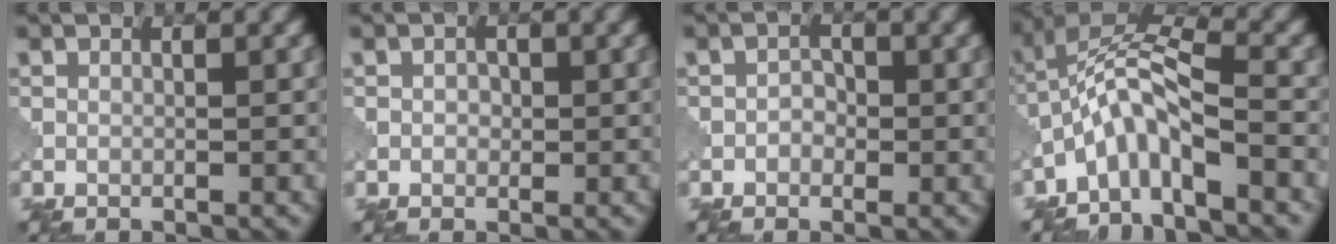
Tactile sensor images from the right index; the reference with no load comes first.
{"total": 0.9, "force": [0.1, 0.8, 0.5], "torque": [-0.008, -0.001, -0.002]}
{"total": 1.2, "force": [-0.4, 1.0, 0.6], "torque": [-0.008, 0.001, -0.010]}
{"total": 6.0, "force": [-3.3, 1.6, 4.8], "torque": [-0.092, 0.016, -0.075]}